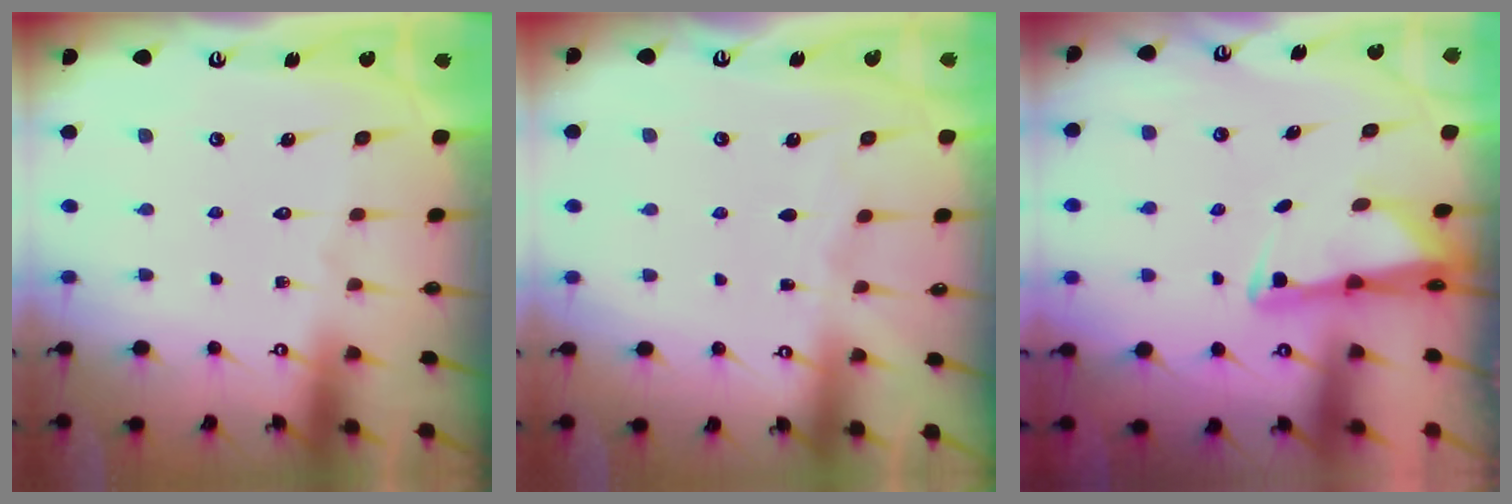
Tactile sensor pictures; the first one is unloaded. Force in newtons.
{"total": 2.8, "press": 2.7, "slide": 0.4}
{"total": 2.7, "press": 2.6, "slide": 0.5}